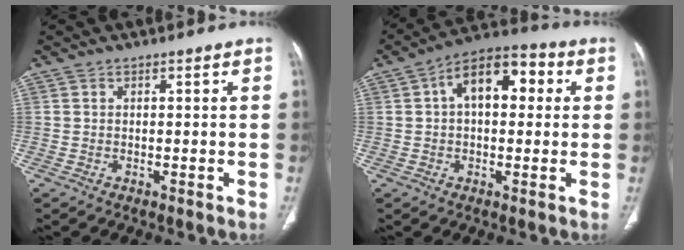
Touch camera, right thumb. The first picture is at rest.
{"total": 12.3, "force": [2.7, 7.0, 9.7], "torque": [-0.127, 0.033, 0.032]}